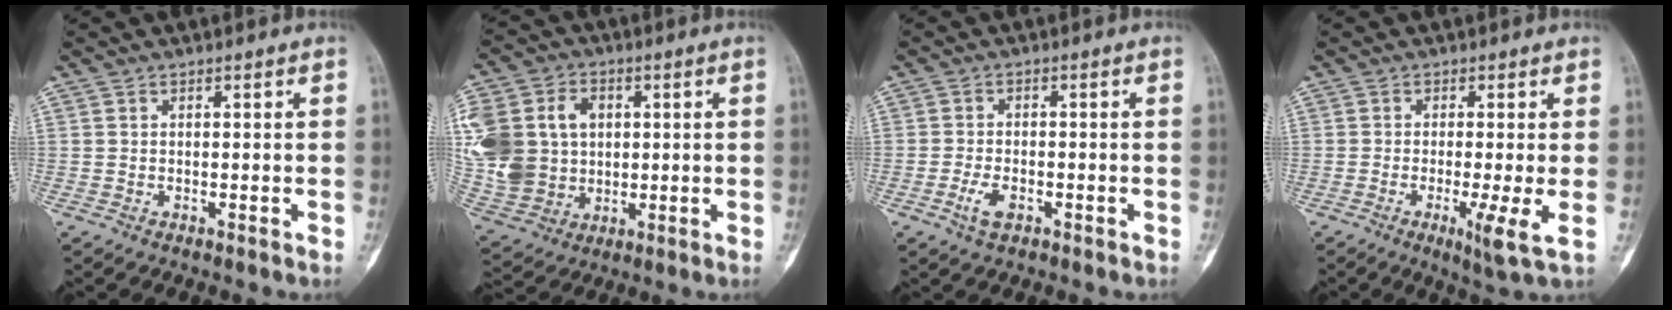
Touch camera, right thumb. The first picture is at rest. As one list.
[{"total": 22.3, "force": [3.3, 18.1, 12.6], "torque": [-0.291, 0.030, 0.082]}, {"total": 3.7, "force": [-1.7, 1.9, 2.6], "torque": [-0.055, 0.006, -0.030]}, {"total": 5.3, "force": [-1.2, 0.1, 5.2], "torque": [-0.100, -0.018, -0.022]}]